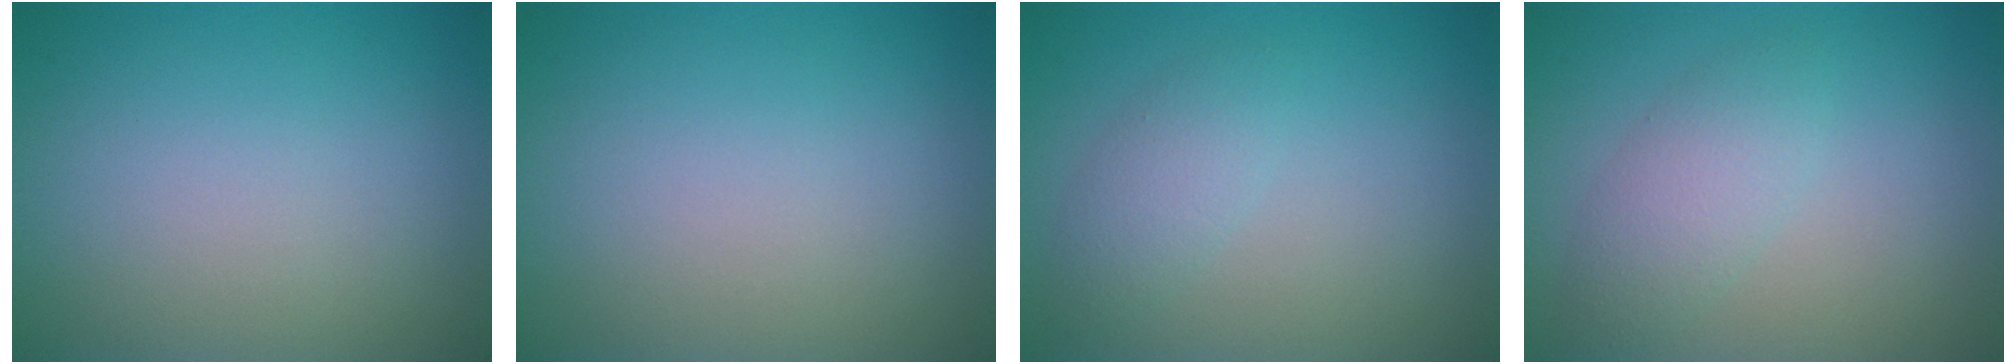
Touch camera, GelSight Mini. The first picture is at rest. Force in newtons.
{"total": 0.0}
{"total": 2.0, "press": 2.0, "slide": 0.1}
{"total": 2.7, "press": 2.7, "slide": 0.0}